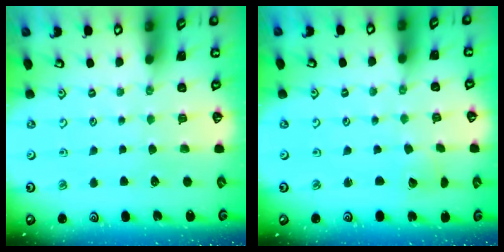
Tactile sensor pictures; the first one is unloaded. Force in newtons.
{"total": 2.5, "press": 2.5, "slide": 0.1}